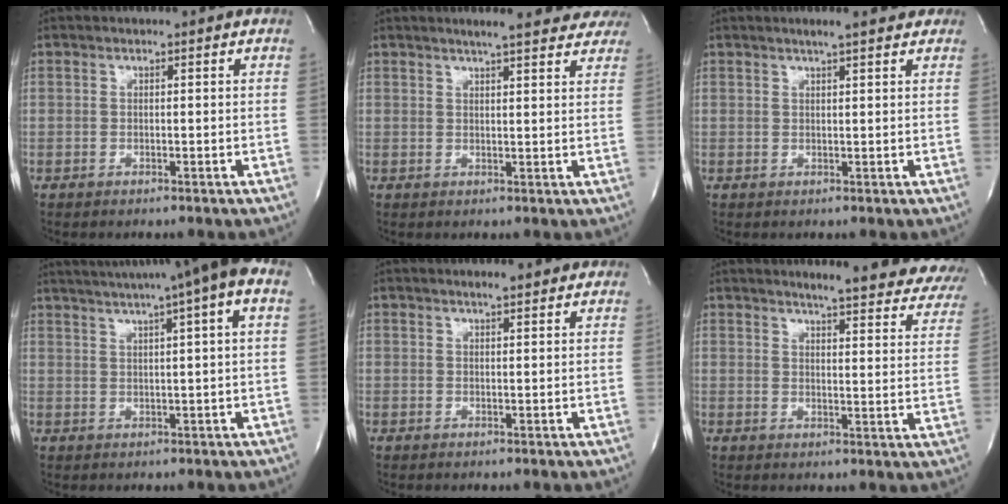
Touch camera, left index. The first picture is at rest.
{"total": 12.4, "force": [11.2, 2.3, 4.9], "torque": [-0.048, 0.006, 0.122]}
{"total": 4.6, "force": [3.7, 0.8, 2.6], "torque": [-0.035, 0.014, 0.045]}
{"total": 14.2, "force": [9.7, -0.1, 10.5], "torque": [-0.169, 0.041, 0.120]}
{"total": 2.5, "force": [2.0, 0.4, 1.3], "torque": [-0.022, 0.011, 0.028]}
{"total": 20.3, "force": [18.7, 3.0, 7.3], "torque": [-0.081, -0.066, 0.200]}